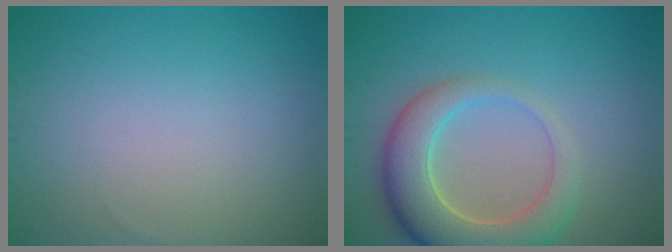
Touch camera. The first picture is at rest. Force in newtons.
{"total": 6.8, "press": 6.8, "slide": 0.8}